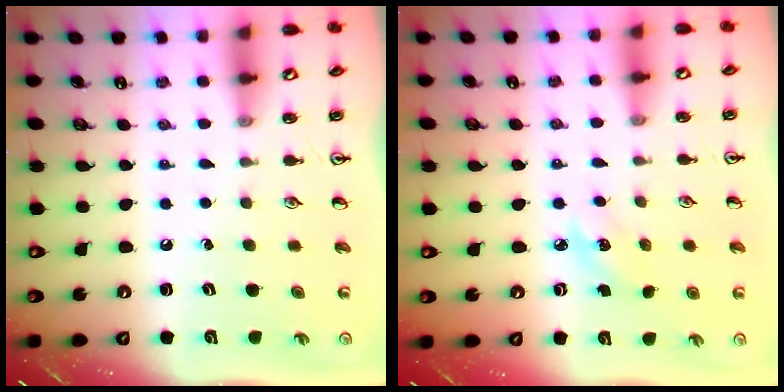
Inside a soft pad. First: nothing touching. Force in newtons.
{"total": 4.0, "press": 3.8, "slide": 1.2}